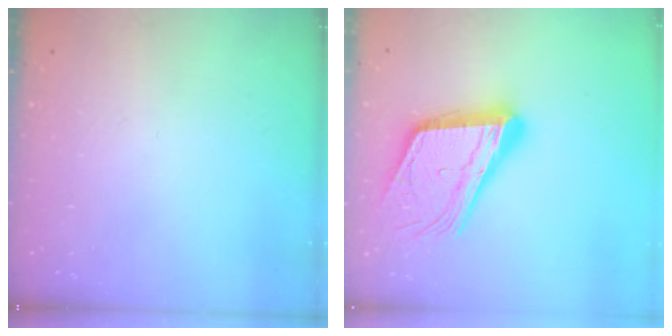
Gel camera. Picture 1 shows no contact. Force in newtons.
{"total": 23.2, "press": 22.8, "slide": 3.7}